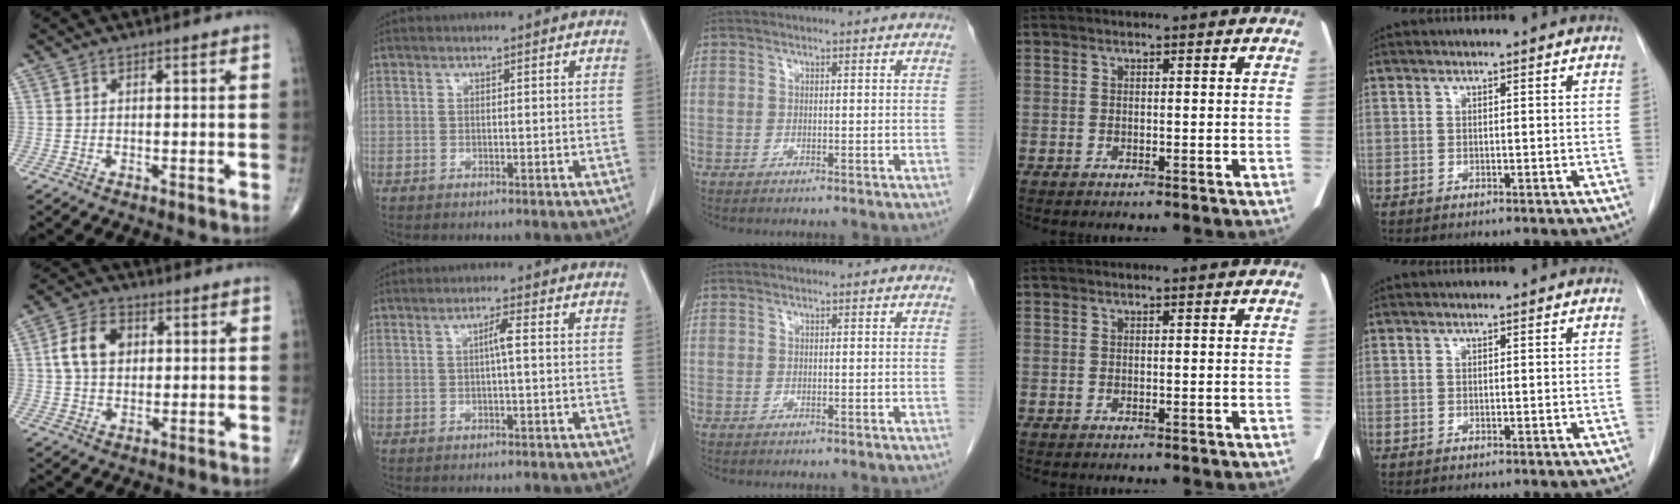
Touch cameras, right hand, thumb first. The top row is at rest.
{"thumb": {"total": 8.8, "force": [1.7, 6.2, 5.9], "torque": [-0.099, 0.010, 0.028]}, "index": {"total": 2.1, "force": [0.2, 0.1, 2.1], "torque": [-0.038, 0.004, 0.002]}}